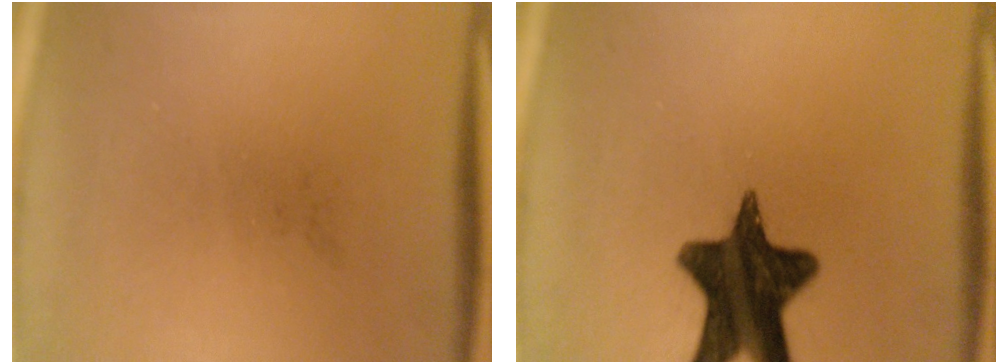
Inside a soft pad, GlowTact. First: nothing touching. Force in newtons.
{"total": 14.7}